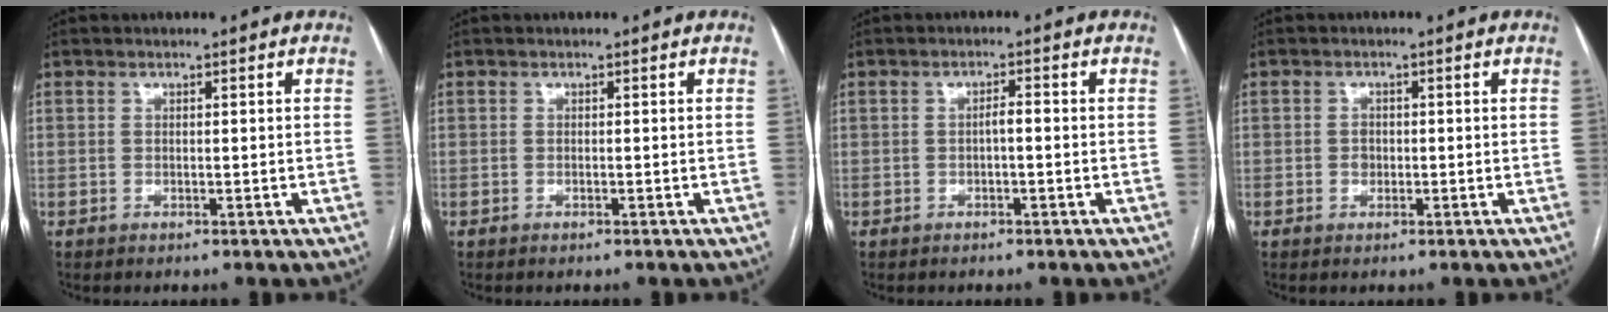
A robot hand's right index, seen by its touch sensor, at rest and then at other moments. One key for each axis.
{"total": 0.0}
{"total": 1.6, "fx": -0.2, "fy": 0.4, "fz": 1.6, "tx": -0.024, "ty": 0.006, "tz": -0.003}
{"total": 1.4, "fx": -0.2, "fy": 1.2, "fz": 0.8, "tx": -0.012, "ty": 0.004, "tz": -0.002}